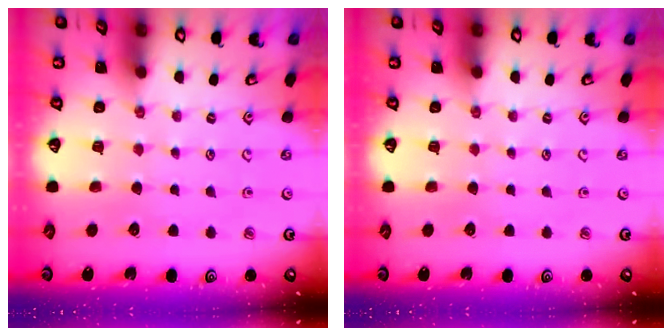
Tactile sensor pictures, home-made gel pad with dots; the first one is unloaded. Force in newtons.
{"total": 0.0}